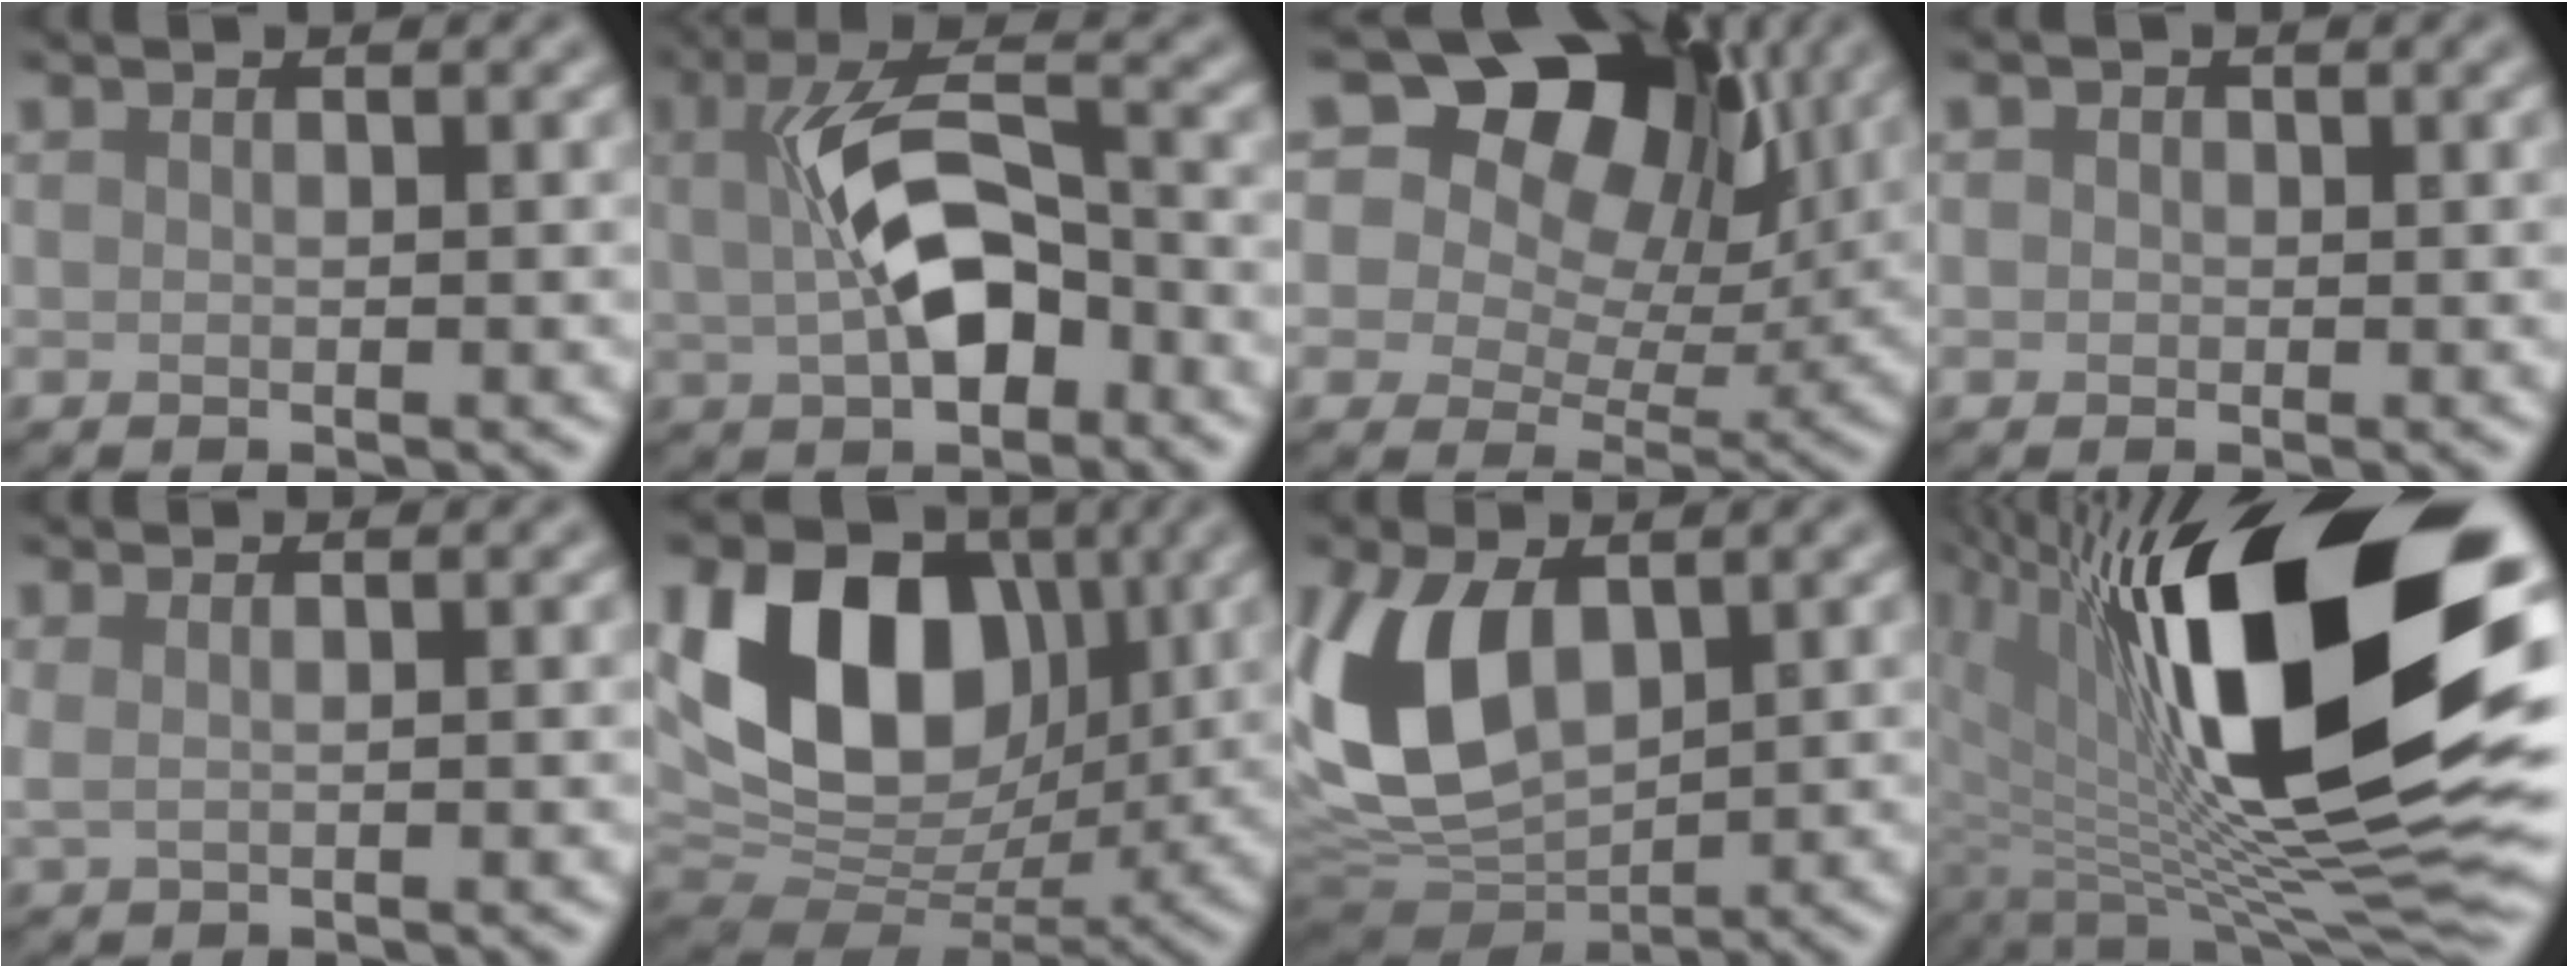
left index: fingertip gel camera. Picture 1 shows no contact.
{"total": 7.4, "force": [0.0, 3.7, 6.5], "torque": [-0.124, 0.006, -0.003]}
{"total": 17.3, "force": [10.2, 10.0, 9.8], "torque": [-0.154, 0.068, 0.137]}
{"total": 0.7, "force": [0.1, 0.7, 0.1], "torque": [0.002, -0.003, -0.002]}
{"total": 1.1, "force": [0.6, 0.5, 0.8], "torque": [-0.016, -0.001, 0.009]}
{"total": 12.0, "force": [3.0, 8.7, 7.7], "torque": [-0.129, -0.007, 0.047]}
{"total": 10.0, "force": [1.9, 6.1, 7.6], "torque": [-0.185, -0.003, 0.033]}
{"total": 19.5, "force": [4.0, 8.0, 17.4], "torque": [-0.272, -0.009, 0.073]}